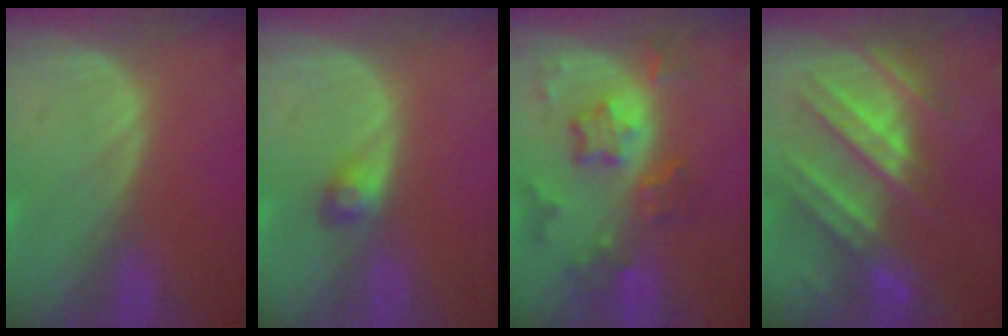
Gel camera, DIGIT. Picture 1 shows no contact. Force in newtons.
{"total": 2.1, "press": 2.1, "slide": 0.2}
{"total": 8.0, "press": 7.0, "slide": 3.9}
{"total": 9.3, "press": 9.2, "slide": 1.5}